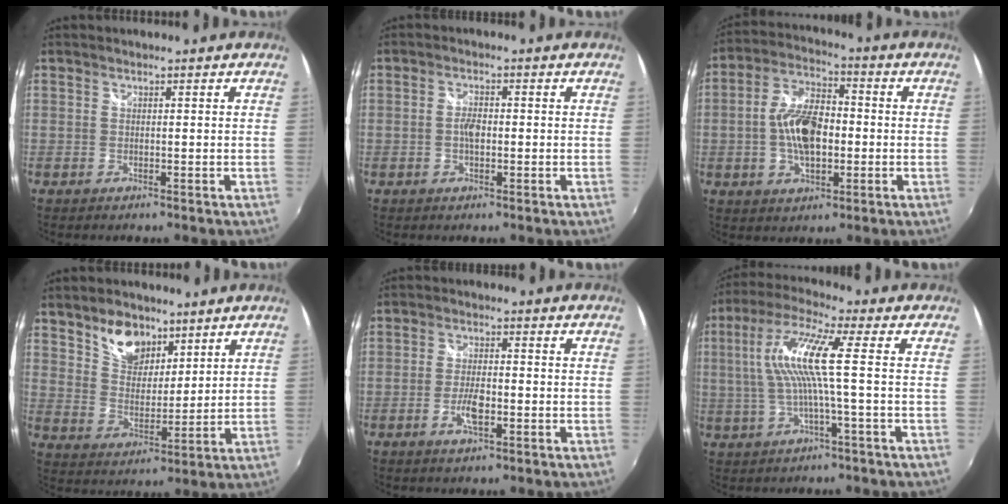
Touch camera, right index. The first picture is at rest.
{"total": 2.5, "force": [-0.4, 1.4, 2.1], "torque": [-0.038, 0.003, -0.010]}
{"total": 11.5, "force": [-1.4, 6.4, 9.5], "torque": [-0.182, 0.013, -0.026]}
{"total": 9.5, "force": [6.3, 5.7, 4.1], "torque": [-0.063, 0.010, 0.118]}
{"total": 4.7, "force": [-1.7, 1.8, 4.0], "torque": [-0.084, -0.002, -0.031]}
{"total": 10.6, "force": [0.3, -0.1, 10.6], "torque": [-0.206, 0.006, 0.008]}